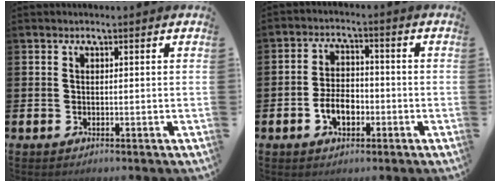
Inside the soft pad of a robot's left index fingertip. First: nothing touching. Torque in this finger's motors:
{"motor_torque": [0.36, 0.19, 0.25, 0.07]}